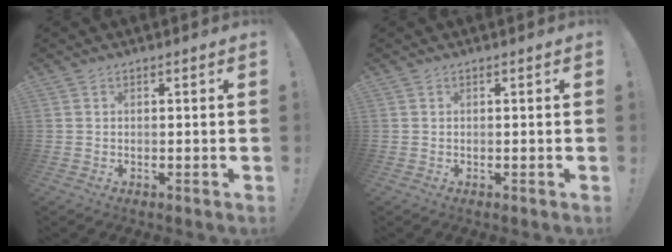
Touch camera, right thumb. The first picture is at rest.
{"total": 0.0}